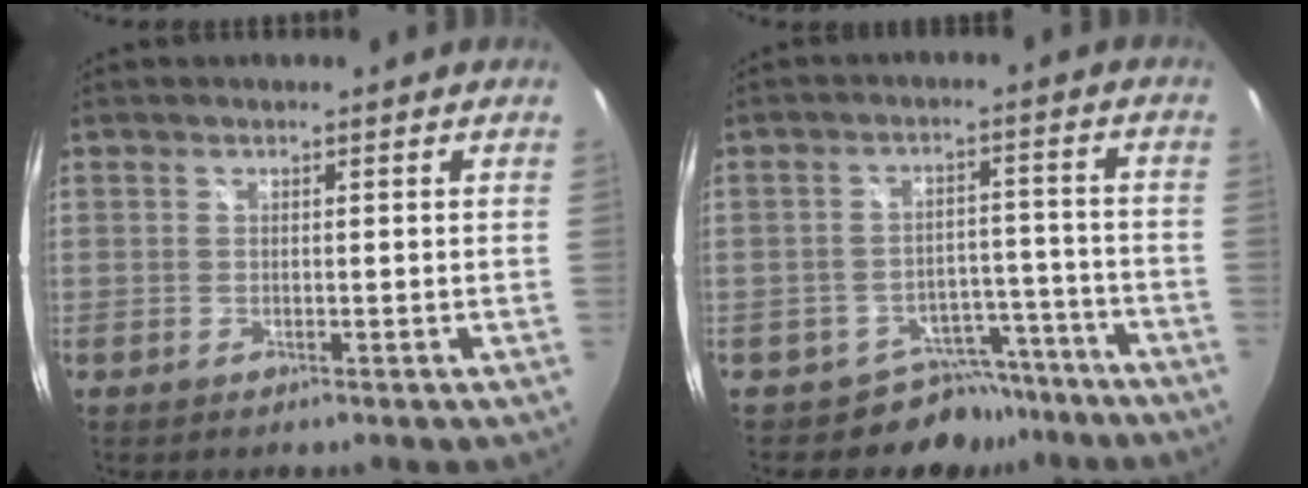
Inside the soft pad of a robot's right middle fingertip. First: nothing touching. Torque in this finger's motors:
{"motor_torque": [-0.02, -0.14, 0.00, 0.00]}